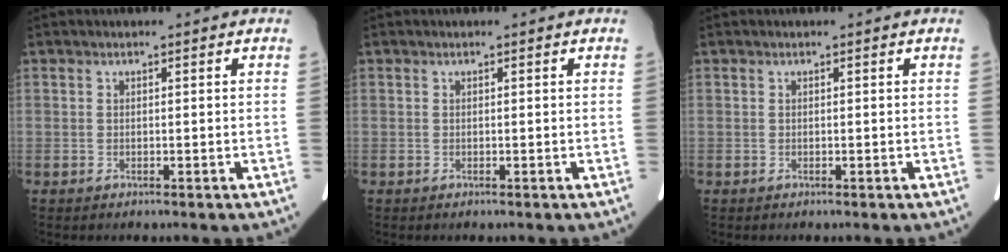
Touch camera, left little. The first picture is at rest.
{"total": 0.0}
{"total": 0.0}